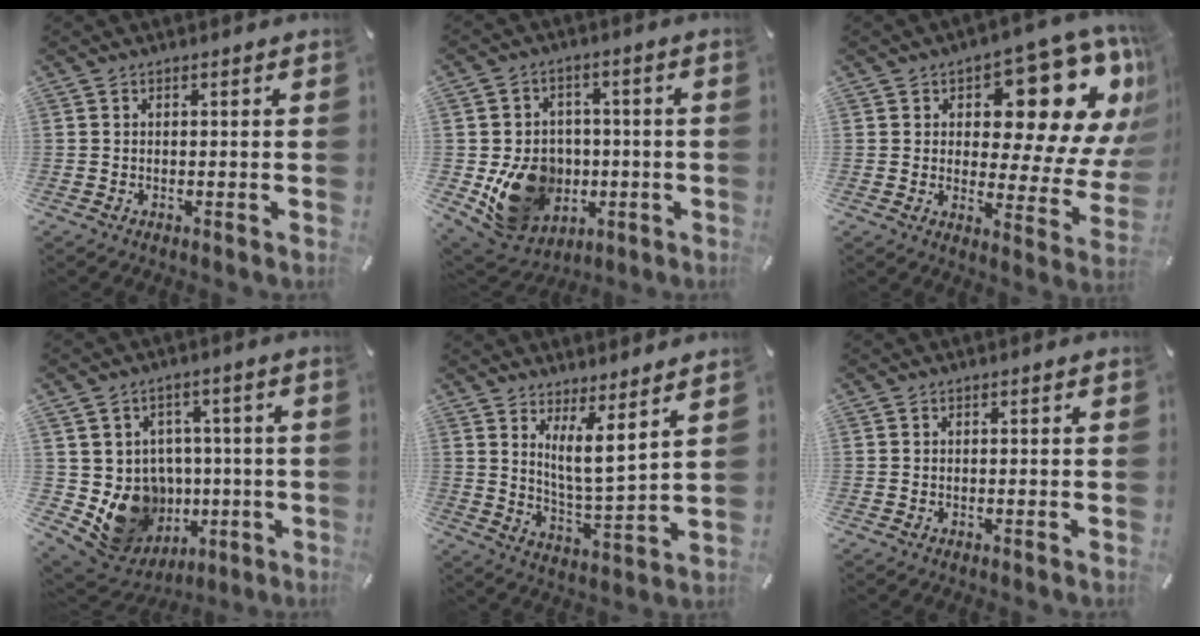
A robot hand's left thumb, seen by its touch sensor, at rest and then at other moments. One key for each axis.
{"total": 15.6, "fx": -3.0, "fy": 13.3, "fz": 7.6, "tx": -0.143, "ty": 0.014, "tz": -0.039}
{"total": 18.2, "fx": 9.5, "fy": 9.3, "fz": 12.5, "tx": -0.139, "ty": -0.086, "tz": 0.149}
{"total": 13.8, "fx": -2.7, "fy": 12.4, "fz": 5.2, "tx": -0.095, "ty": -0.010, "tz": -0.021}
{"total": 8.3, "fx": 5.7, "fy": 0.9, "fz": 5.9, "tx": -0.109, "ty": -0.042, "tz": 0.097}
{"total": 0.0}